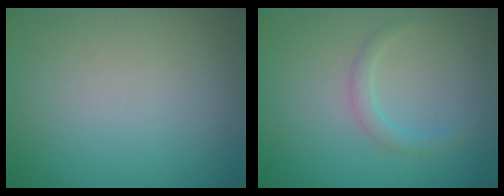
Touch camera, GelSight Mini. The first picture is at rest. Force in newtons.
{"total": 1.4, "press": 1.4, "slide": 0.1}